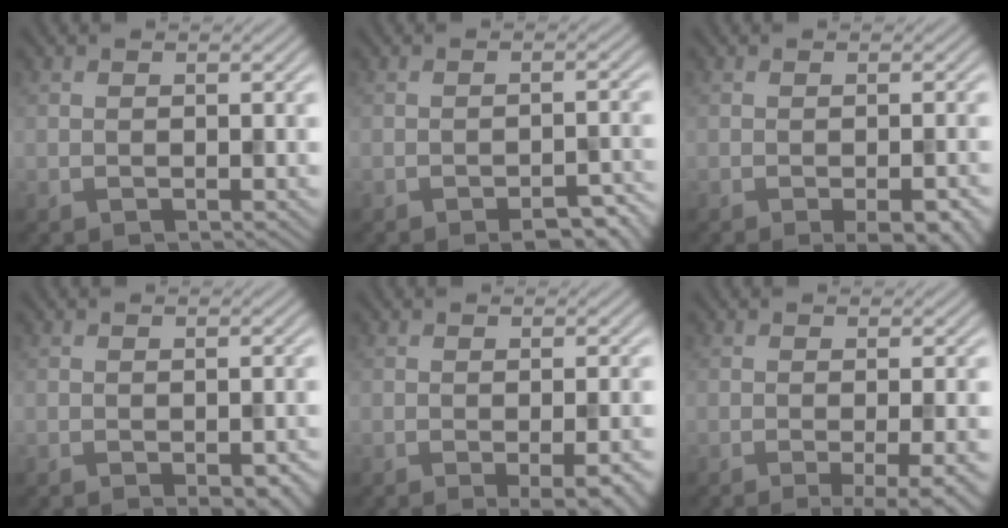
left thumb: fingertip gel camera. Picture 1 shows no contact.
{"total": 4.6, "force": [-3.2, 1.4, 3.0], "torque": [-0.040, 0.001, -0.037]}
{"total": 4.7, "force": [-2.5, 1.3, 3.8], "torque": [-0.053, -0.004, -0.022]}
{"total": 3.6, "force": [-2.0, 1.2, 2.7], "torque": [-0.037, -0.007, -0.016]}
{"total": 5.5, "force": [-2.4, 1.5, 4.7], "torque": [-0.063, -0.004, -0.023]}
{"total": 5.7, "force": [-2.2, 1.1, 5.1], "torque": [-0.071, 0.000, -0.029]}